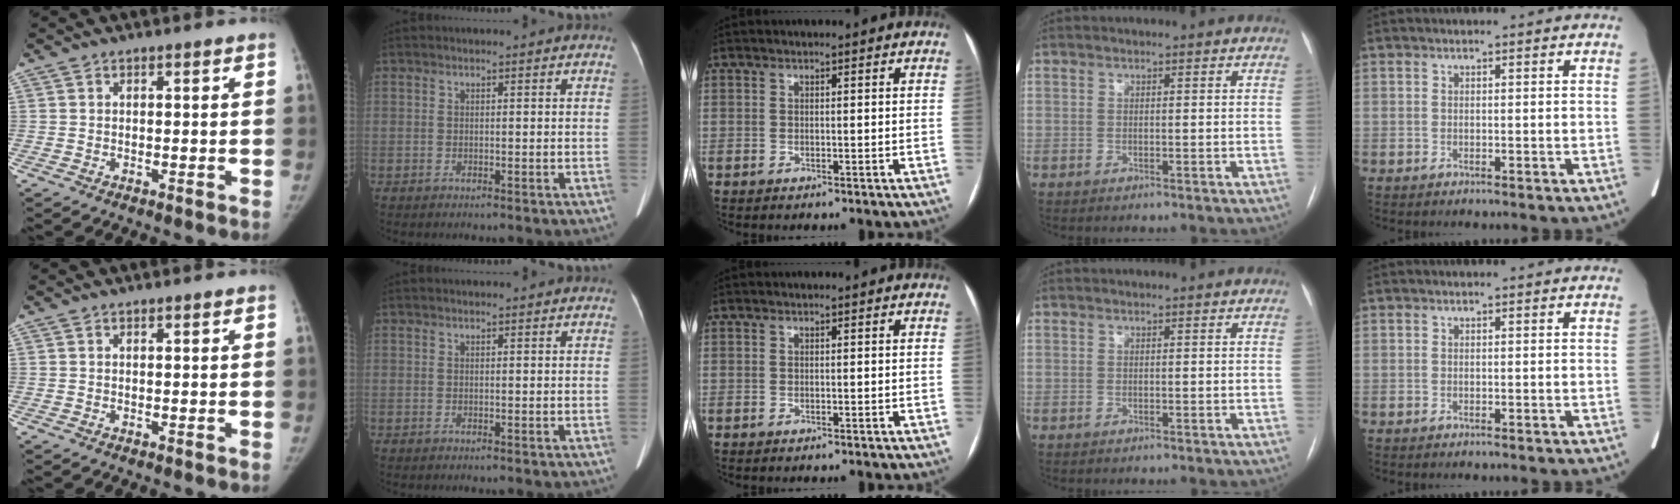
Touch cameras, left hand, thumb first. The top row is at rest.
{"index": {"total": 1.3, "force": [1.2, 0.2, 0.5], "torque": [-0.010, 0.016, 0.014]}}